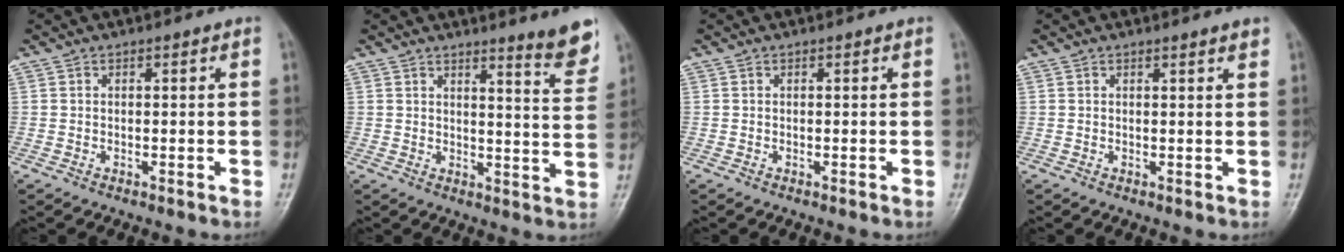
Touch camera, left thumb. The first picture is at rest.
{"total": 7.3, "force": [5.6, 0.3, 4.7], "torque": [-0.053, -0.051, 0.073]}
{"total": 0.0}
{"total": 1.4, "force": [1.2, -0.1, 0.7], "torque": [-0.004, -0.006, 0.016]}